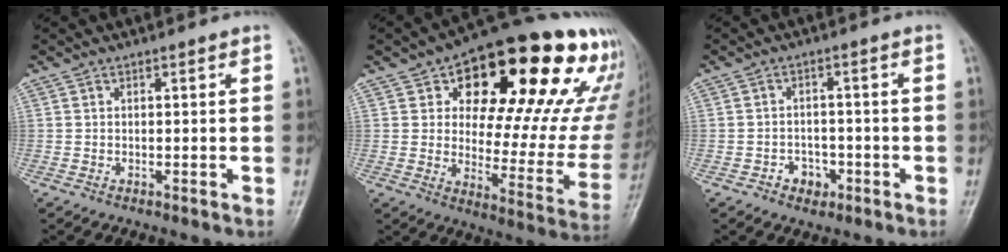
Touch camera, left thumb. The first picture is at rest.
{"total": 29.2, "force": [15.5, 13.3, 20.9], "torque": [-0.243, -0.021, 0.216]}
{"total": 3.9, "force": [-1.9, 3.1, 1.5], "torque": [0.000, 0.017, -0.027]}